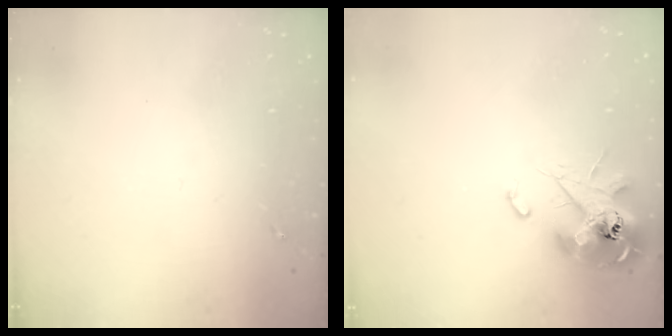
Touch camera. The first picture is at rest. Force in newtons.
{"total": 13.1, "press": 13.0, "slide": 1.6}